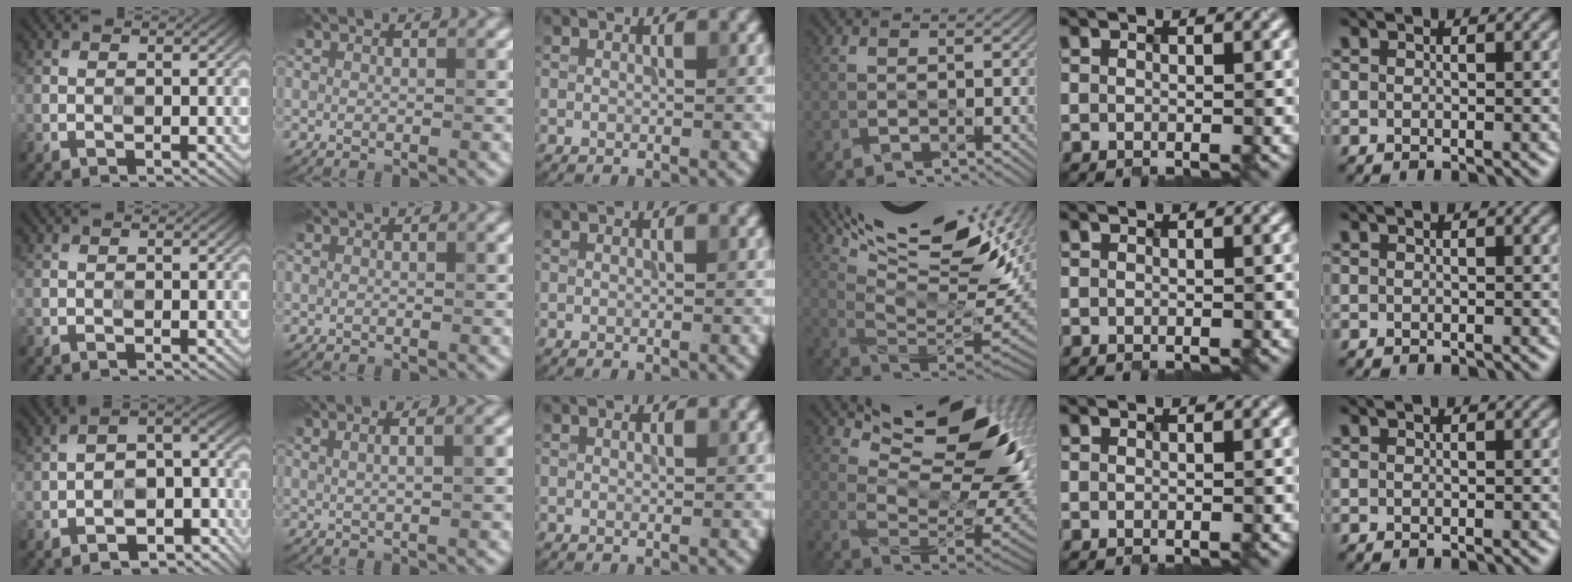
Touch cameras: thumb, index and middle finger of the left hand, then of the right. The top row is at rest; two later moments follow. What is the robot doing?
{"motion": "wipe", "object": "glasses"}